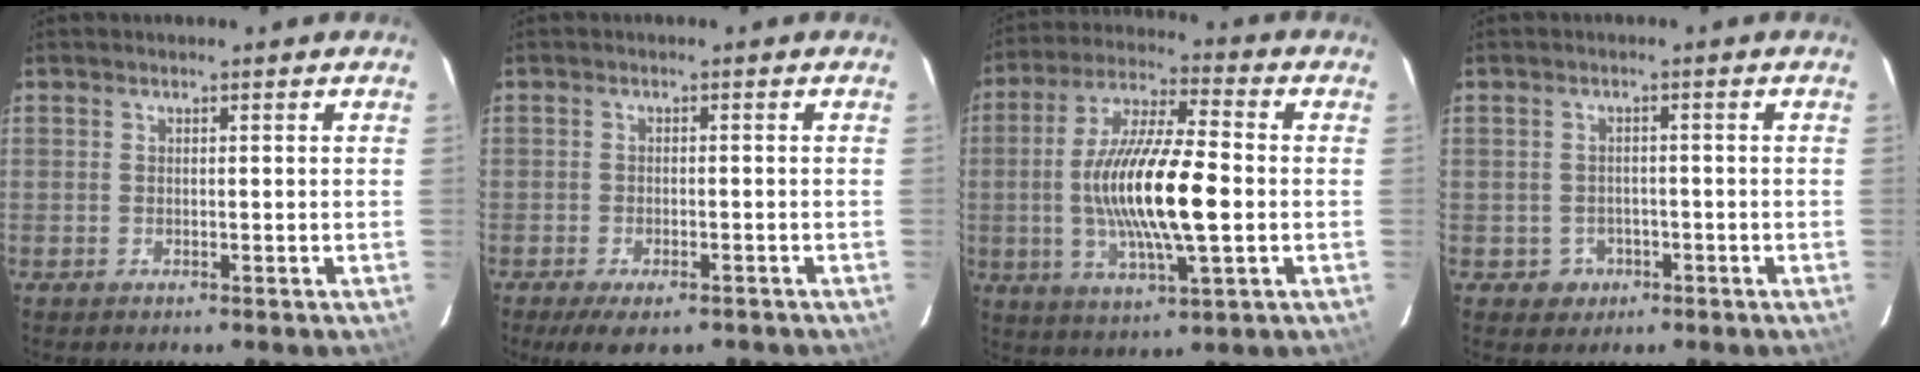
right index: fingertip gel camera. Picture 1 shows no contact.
{"total": 7.5, "force": [-5.4, 2.7, 4.3], "torque": [-0.096, -0.024, -0.081]}
{"total": 17.5, "force": [-1.7, 4.0, 16.9], "torque": [-0.323, -0.002, -0.033]}
{"total": 3.6, "force": [-1.4, 3.3, 0.4], "torque": [-0.016, 0.009, -0.013]}